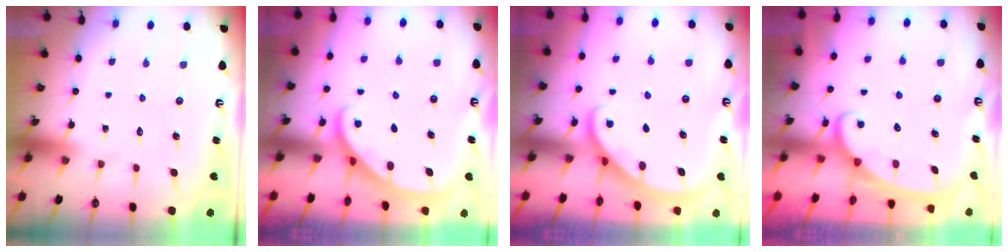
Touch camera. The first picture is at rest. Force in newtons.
{"total": 2.1, "press": 2.1, "slide": 0.2}
{"total": 2.3, "press": 2.3, "slide": 0.1}
{"total": 2.5, "press": 2.5, "slide": 0.3}